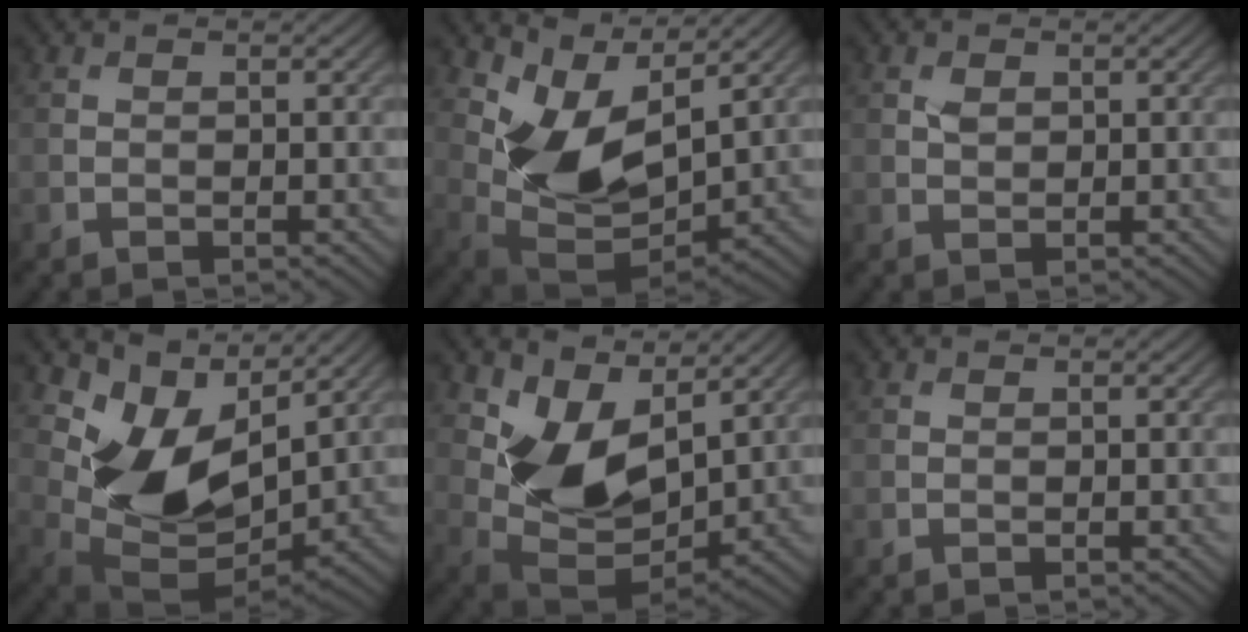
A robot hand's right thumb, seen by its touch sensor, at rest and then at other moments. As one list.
[{"total": 9.7, "force": [4.7, 4.7, 7.0], "torque": [-0.153, -0.009, 0.099]}, {"total": 1.3, "force": [0.5, 1.0, 0.8], "torque": [-0.015, -0.001, 0.010]}, {"total": 10.4, "force": [4.8, 5.8, 7.1], "torque": [-0.154, -0.012, 0.099]}, {"total": 9.5, "force": [4.2, 5.3, 6.6], "torque": [-0.137, -0.016, 0.084]}, {"total": 0.0}]